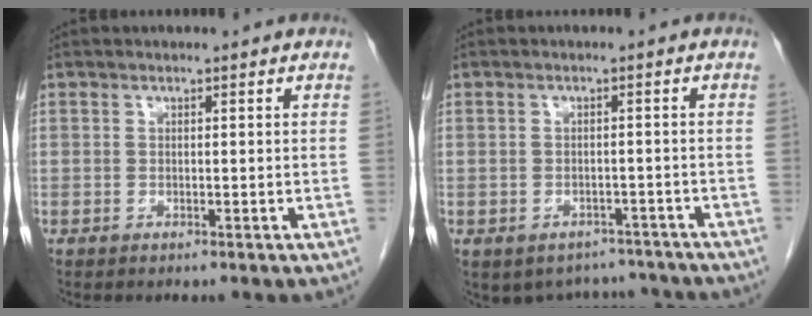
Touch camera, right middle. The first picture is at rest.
{"total": 7.7, "force": [-6.7, 3.8, 0.6], "torque": [-0.002, 0.017, -0.079]}